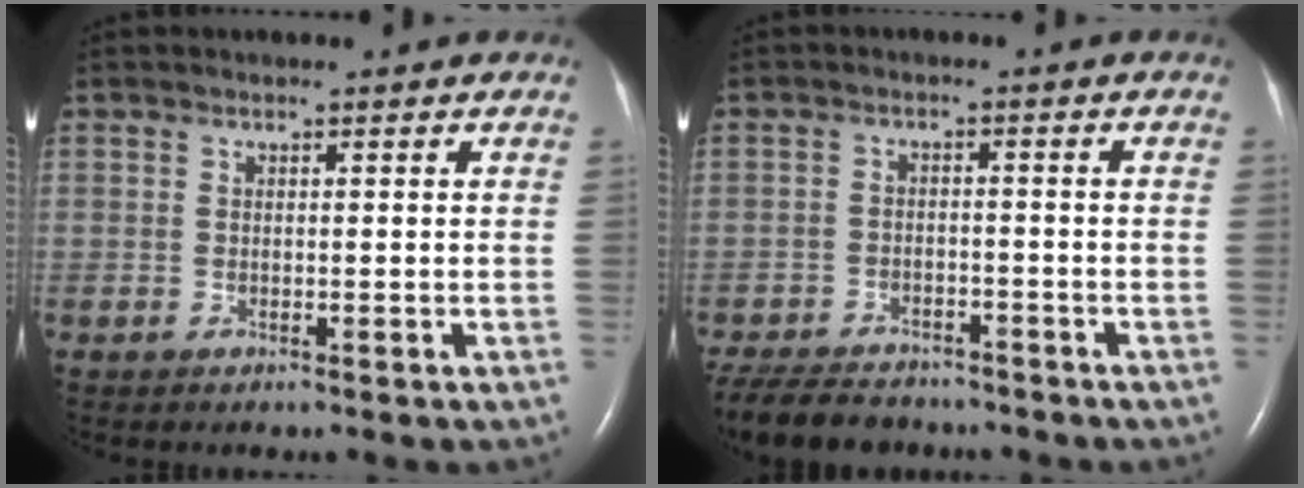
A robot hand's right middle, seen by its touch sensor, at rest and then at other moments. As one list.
[{"total": 11.6, "force": [-9.9, 4.3, 4.4], "torque": [-0.094, -0.013, -0.147]}]